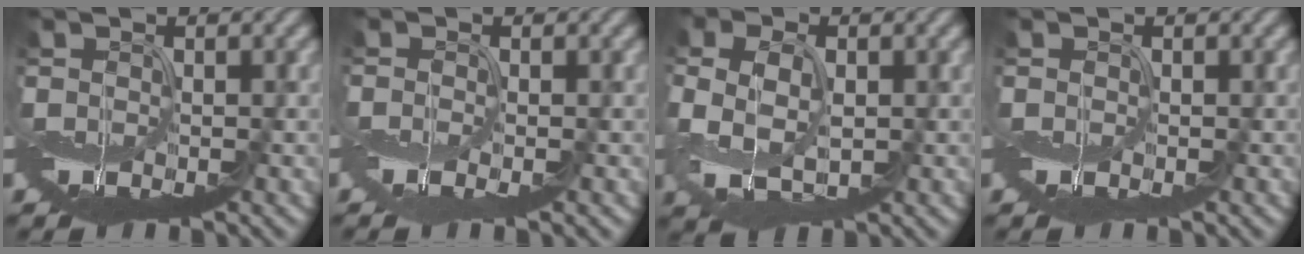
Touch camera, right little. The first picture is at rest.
{"total": 0.9, "force": [-0.6, -0.1, 0.7], "torque": [-0.017, -0.005, -0.014]}
{"total": 4.9, "force": [-0.2, 3.5, 3.5], "torque": [-0.090, -0.001, -0.003]}
{"total": 0.0}